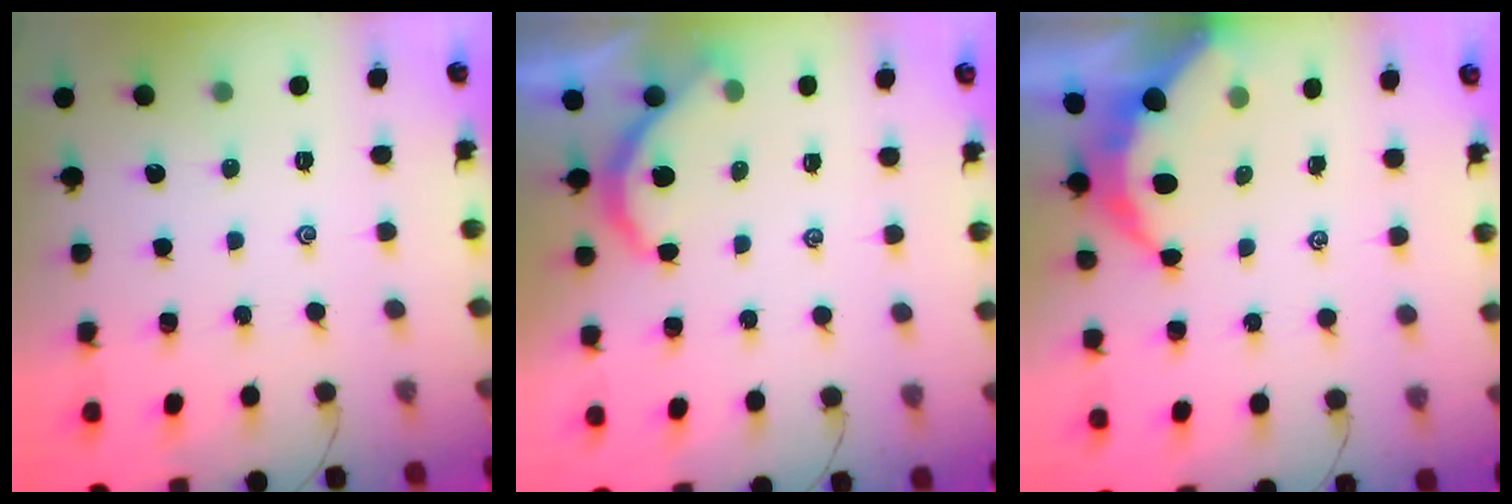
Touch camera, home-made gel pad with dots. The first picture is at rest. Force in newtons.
{"total": 4.0, "press": 4.0, "slide": 0.4}
{"total": 6.1, "press": 6.1, "slide": 0.1}